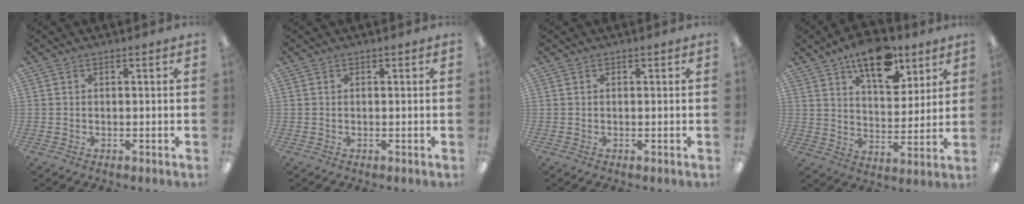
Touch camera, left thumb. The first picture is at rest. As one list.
[{"total": 0.0}, {"total": 0.0}, {"total": 15.1, "force": [10.2, 7.4, 8.4], "torque": [-0.117, -0.053, 0.176]}]